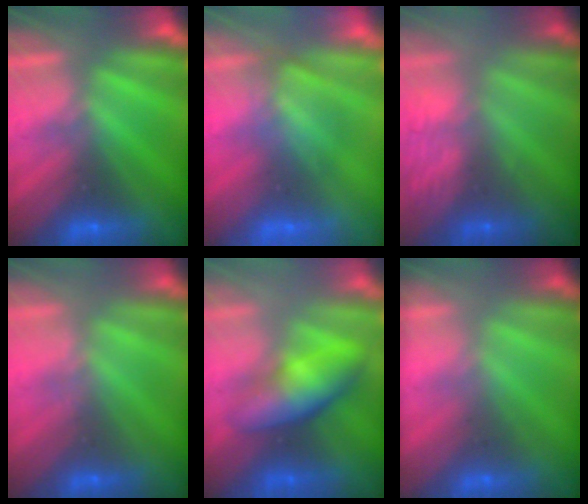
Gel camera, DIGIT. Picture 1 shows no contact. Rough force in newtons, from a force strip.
{"total": 3.3}
{"total": 3.0}
{"total": 2.4}
{"total": 3.4}
{"total": 1.6}